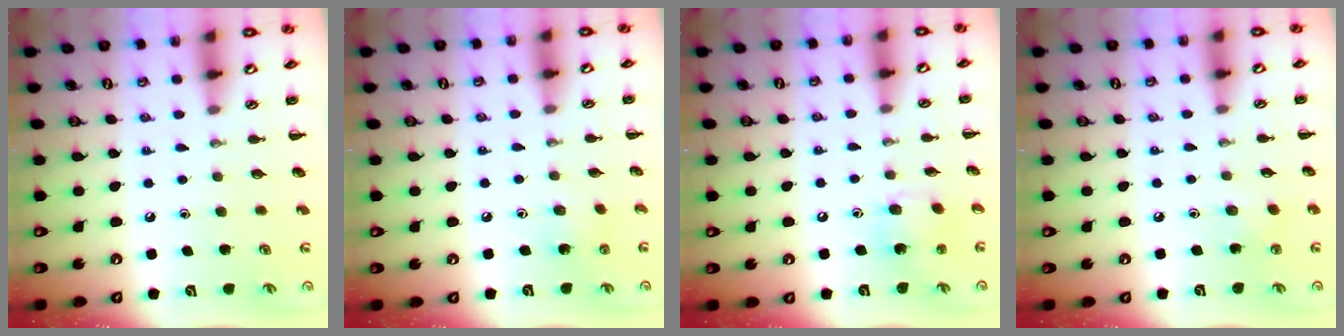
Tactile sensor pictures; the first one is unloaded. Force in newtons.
{"total": 2.4, "press": 2.4, "slide": 0.6}
{"total": 5.0, "press": 4.9, "slide": 1.0}
{"total": 3.0, "press": 2.8, "slide": 1.0}